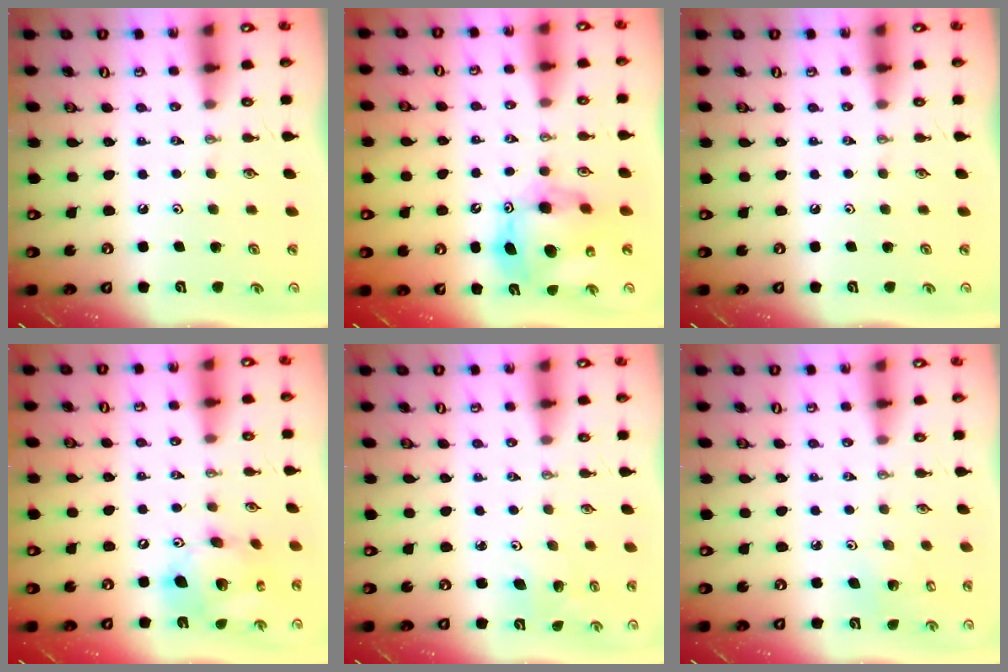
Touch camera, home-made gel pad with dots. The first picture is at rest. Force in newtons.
{"total": 13.2, "press": 13.2, "slide": 1.1}
{"total": 0.0}
{"total": 16.3, "press": 16.1, "slide": 2.5}
{"total": 2.8, "press": 2.5, "slide": 1.3}
{"total": 3.0, "press": 2.9, "slide": 0.5}